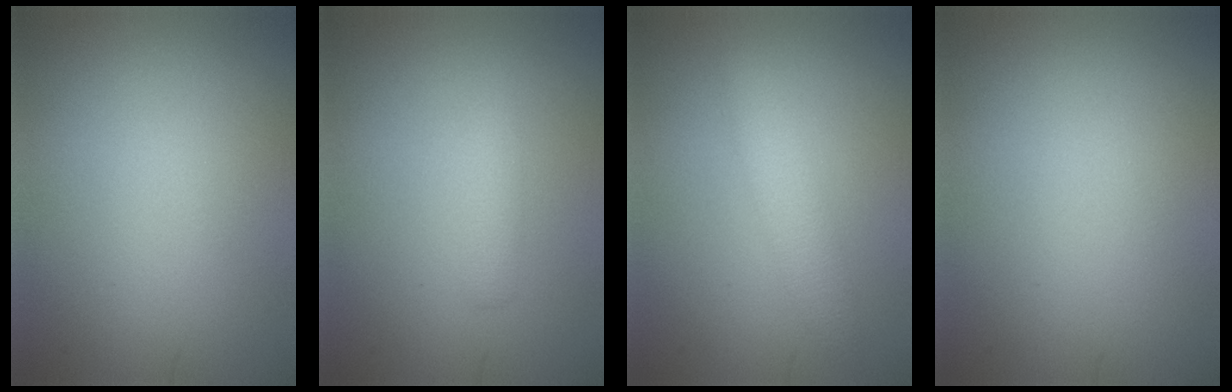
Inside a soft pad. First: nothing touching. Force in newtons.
{"total": 1.5, "press": 1.5, "slide": 0.0}
{"total": 2.4, "press": 2.4, "slide": 0.0}
{"total": 0.0}